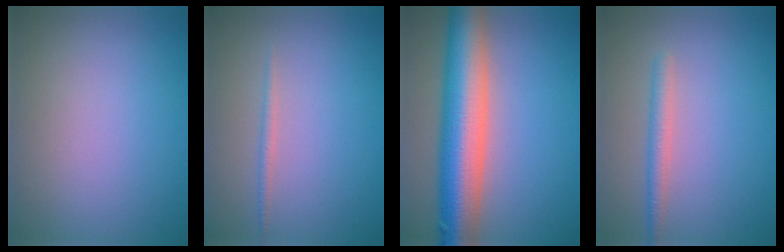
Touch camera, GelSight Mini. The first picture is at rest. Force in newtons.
{"total": 0.8, "press": 0.8, "slide": 0.0}
{"total": 10.1, "press": 10.1, "slide": 0.4}
{"total": 1.8, "press": 1.8, "slide": 0.1}